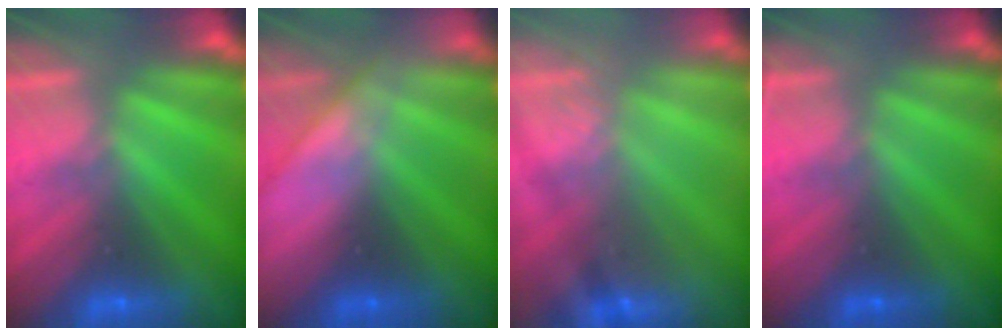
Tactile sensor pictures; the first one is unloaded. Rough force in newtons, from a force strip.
{"total": 2.9}
{"total": 2.9}
{"total": 2.4}